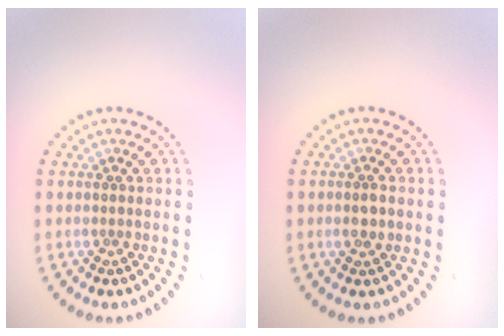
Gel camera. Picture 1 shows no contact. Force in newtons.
{"total": 1.2, "press": 1.2, "slide": 0.4}